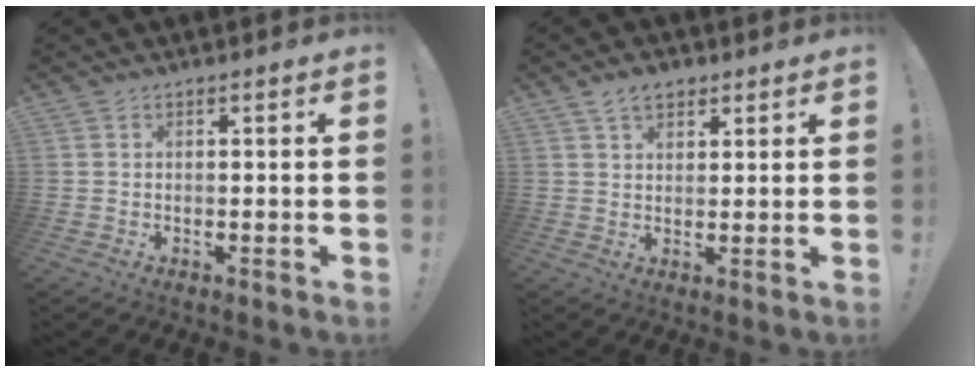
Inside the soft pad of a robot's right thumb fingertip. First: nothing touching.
{"total": 5.4, "force": [3.5, 3.2, 2.6], "torque": [-0.039, -0.013, 0.063]}